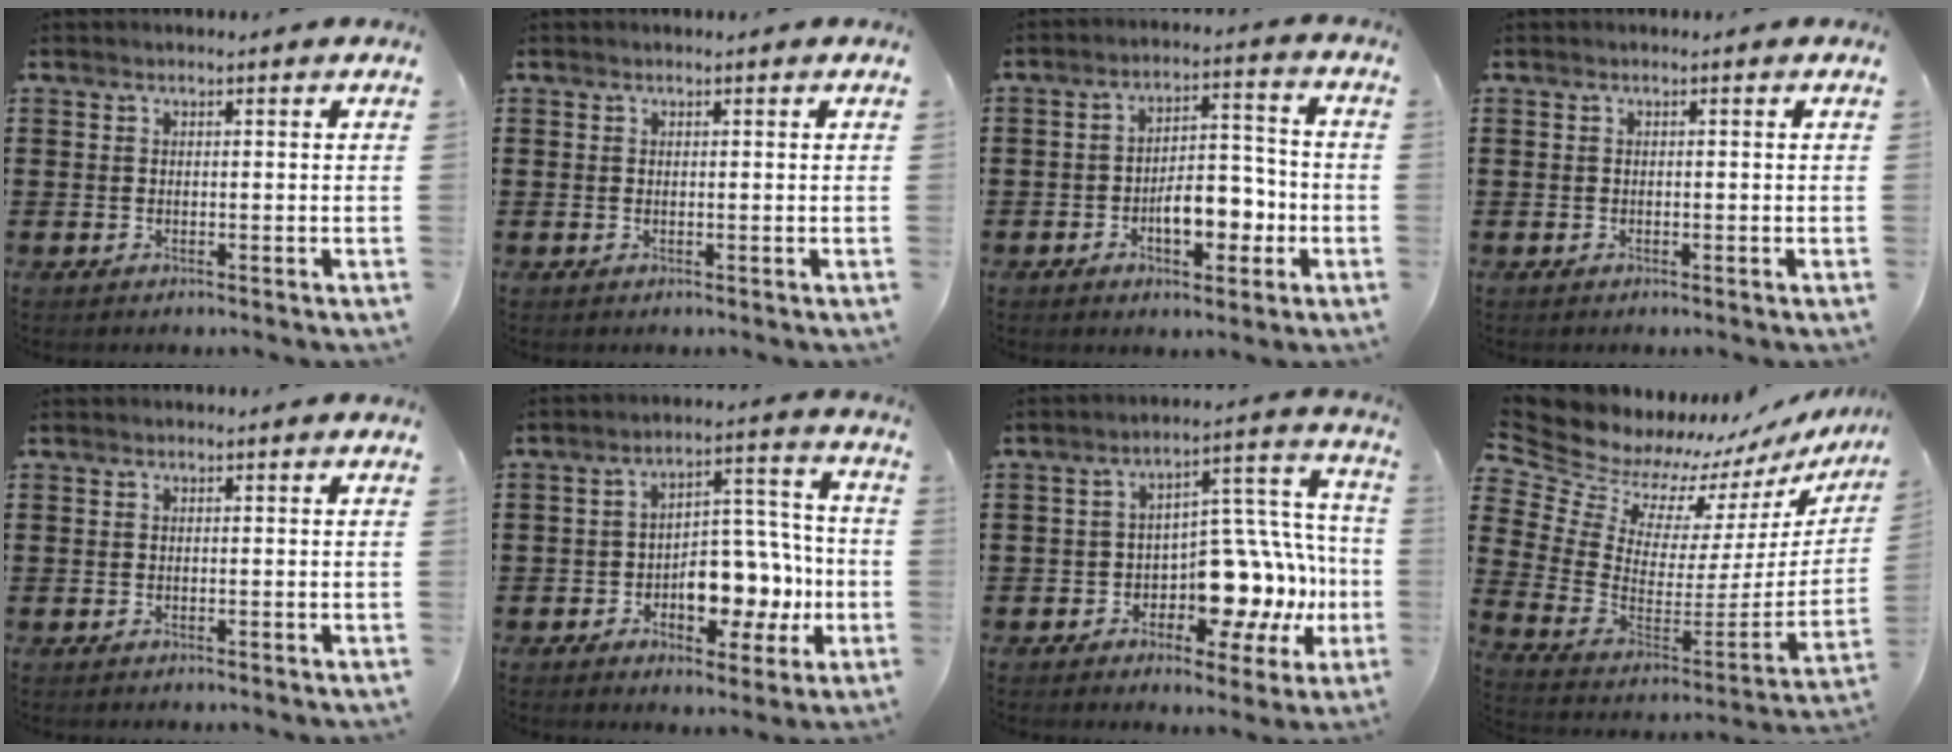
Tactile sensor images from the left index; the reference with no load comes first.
{"total": 0.0}
{"total": 7.9, "force": [-2.8, 4.0, 6.2], "torque": [-0.087, 0.011, -0.054]}
{"total": 0.0}
{"total": 0.0}
{"total": 8.6, "force": [-2.5, 5.8, 5.8], "torque": [-0.091, 0.012, -0.043]}
{"total": 10.4, "force": [-2.9, 6.7, 7.5], "torque": [-0.109, -0.011, -0.046]}
{"total": 8.0, "force": [7.2, 3.4, -0.2], "torque": [-0.055, -0.072, 0.128]}